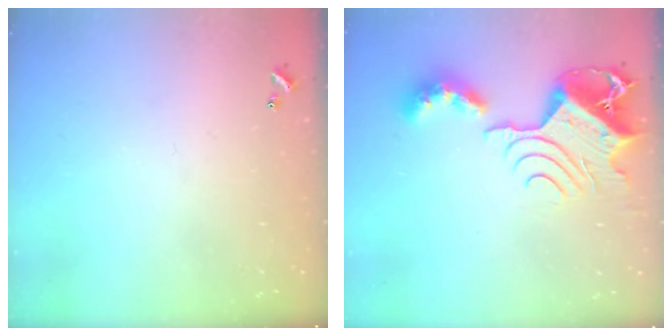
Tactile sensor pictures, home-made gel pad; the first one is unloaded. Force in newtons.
{"total": 15.4, "press": 15.3, "slide": 1.5}